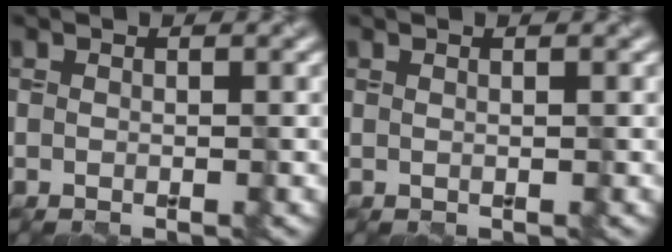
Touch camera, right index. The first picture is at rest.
{"total": 1.7, "force": [1.0, 0.9, 1.1], "torque": [-0.003, 0.011, -0.004]}